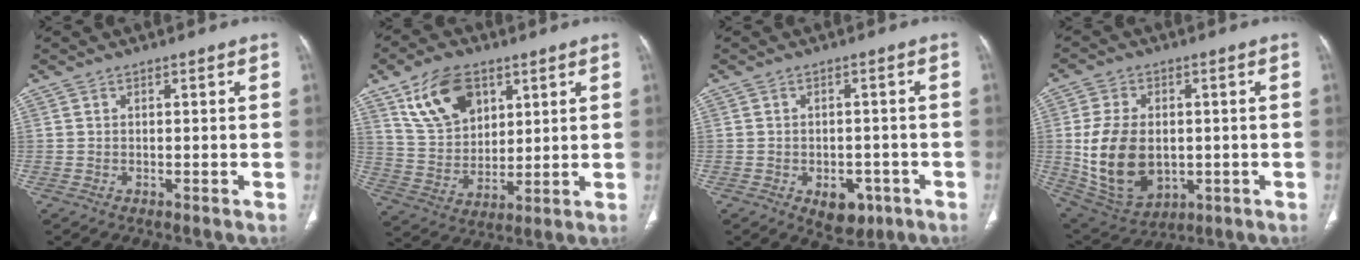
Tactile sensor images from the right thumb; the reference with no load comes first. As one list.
[{"total": 13.8, "force": [7.1, 8.8, 7.9], "torque": [-0.119, -0.025, 0.145]}, {"total": 6.3, "force": [-2.8, 4.1, 3.9], "torque": [-0.029, 0.011, -0.028]}, {"total": 15.8, "force": [-0.7, 10.7, 11.5], "torque": [-0.204, -0.005, 0.015]}]